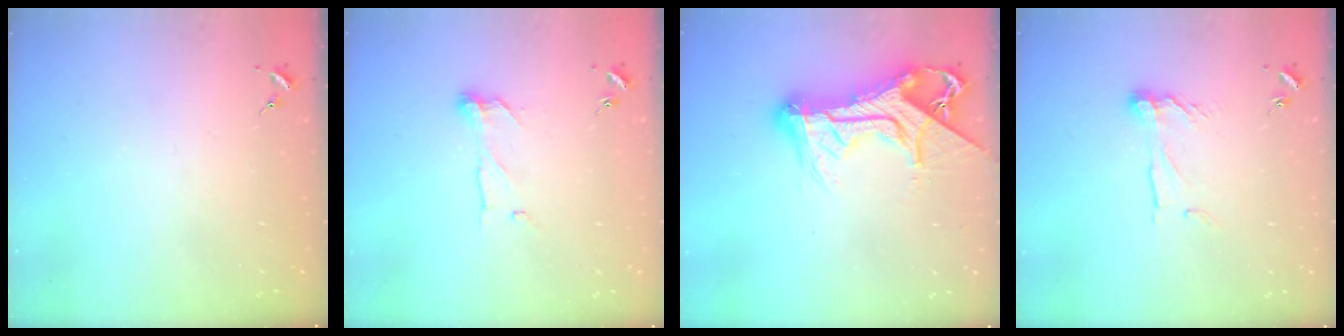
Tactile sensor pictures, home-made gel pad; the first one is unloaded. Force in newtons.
{"total": 8.2, "press": 8.2, "slide": 0.3}
{"total": 20.6, "press": 20.5, "slide": 1.9}
{"total": 9.0, "press": 9.0, "slide": 0.3}